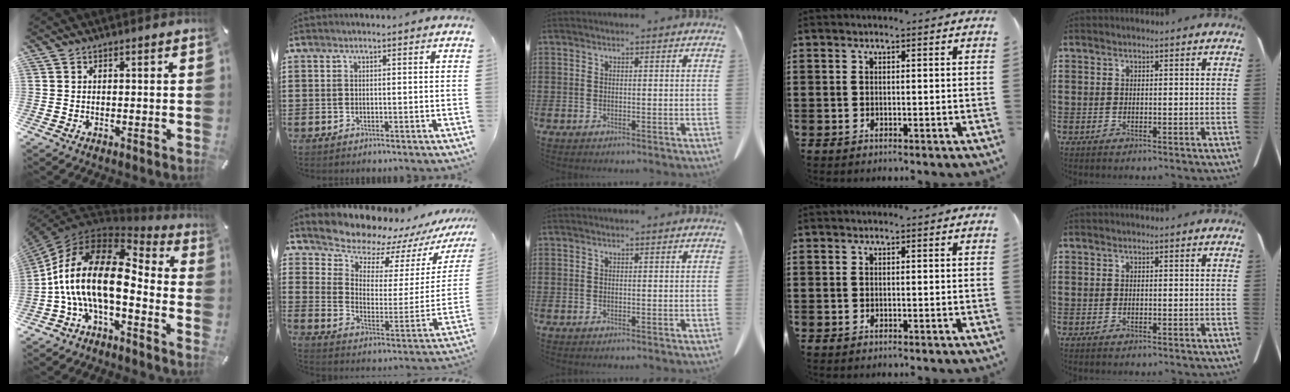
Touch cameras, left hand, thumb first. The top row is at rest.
{"thumb": {"total": 19.8, "force": [-1.7, 9.7, 17.2], "torque": [-0.376, -0.006, -0.032]}, "index": {"total": 8.2, "force": [7.8, 2.5, 0.8], "torque": [-0.050, -0.070, 0.135]}}